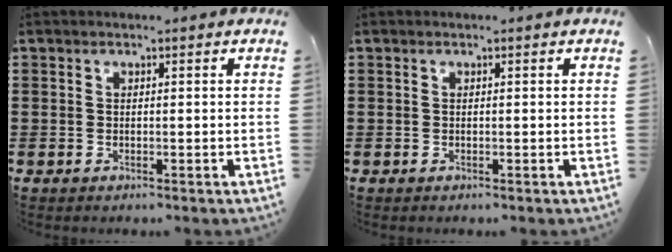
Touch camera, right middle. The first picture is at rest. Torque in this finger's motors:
{"motor_torque": [0.02, 0.00, 0.00, -0.01]}